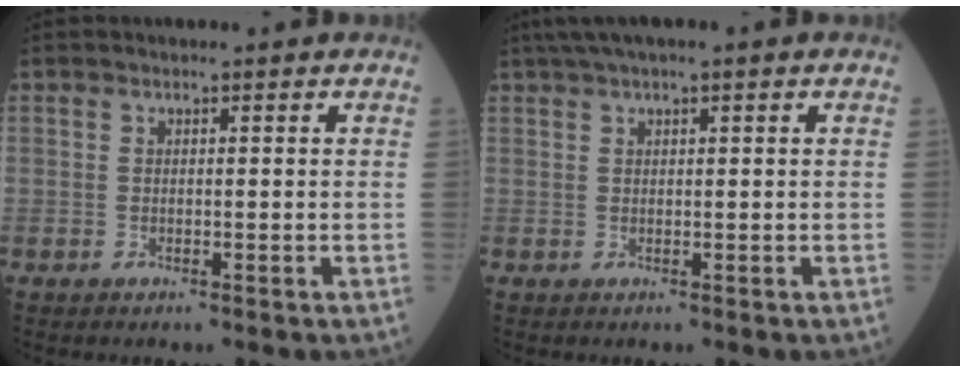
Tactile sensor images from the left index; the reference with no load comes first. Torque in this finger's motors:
{"motor_torque": [1.11, -1.03, 0.24, 0.14]}